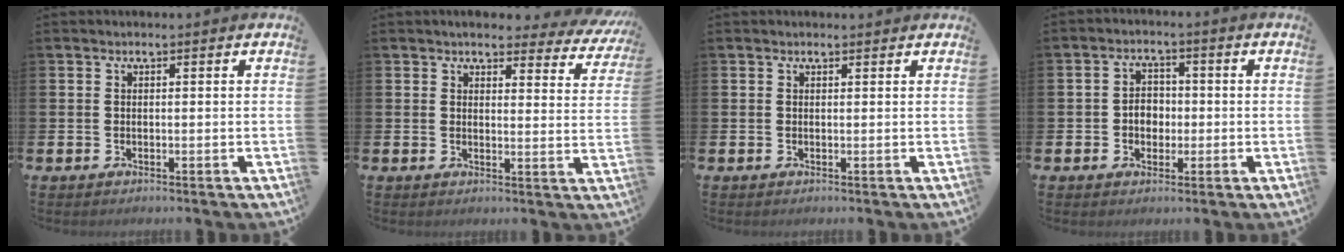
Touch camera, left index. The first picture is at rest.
{"total": 4.0, "force": [3.7, 1.2, 0.6], "torque": [-0.015, -0.027, 0.062]}
{"total": 0.6, "force": [0.6, 0.1, 0.2], "torque": [0.007, -0.003, 0.008]}
{"total": 3.4, "force": [-0.4, 2.7, 2.0], "torque": [-0.024, 0.001, -0.015]}